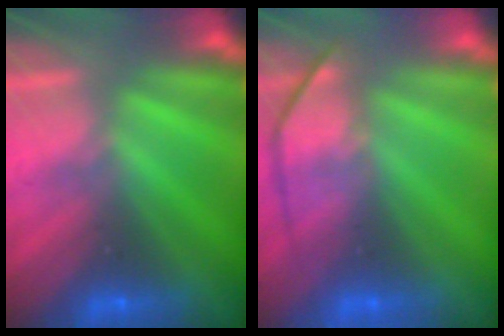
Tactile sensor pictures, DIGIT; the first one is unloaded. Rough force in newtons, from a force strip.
{"total": 4.0}